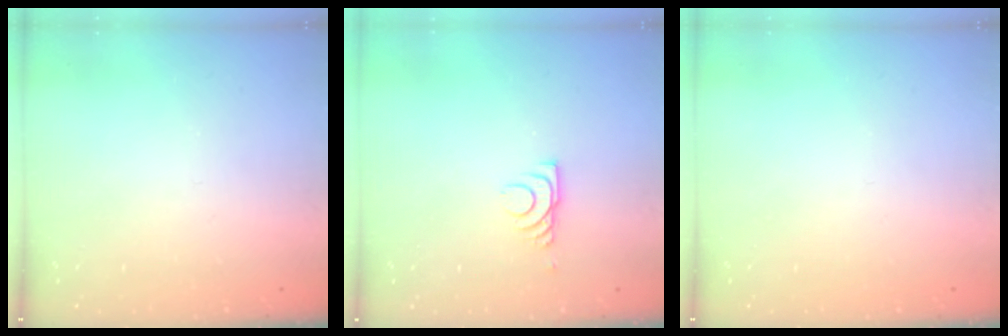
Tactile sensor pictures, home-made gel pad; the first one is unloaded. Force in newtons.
{"total": 5.9, "press": 5.9, "slide": 0.9}
{"total": 0.0}